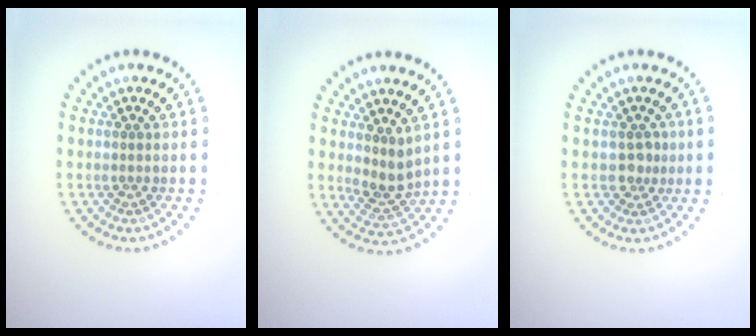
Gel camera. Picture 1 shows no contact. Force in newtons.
{"total": 2.6, "press": 2.1, "slide": 1.6}
{"total": 1.5, "press": 1.4, "slide": 0.7}